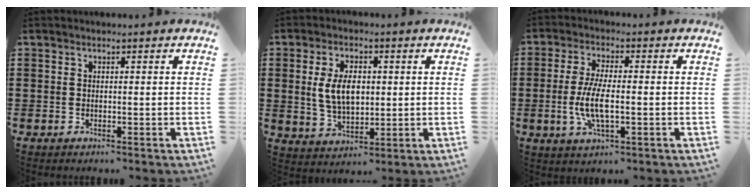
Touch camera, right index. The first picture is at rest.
{"total": 7.1, "force": [0.8, 4.2, 5.6], "torque": [-0.123, 0.007, 0.008]}
{"total": 6.8, "force": [-1.2, 2.2, 6.3], "torque": [-0.143, -0.006, -0.031]}